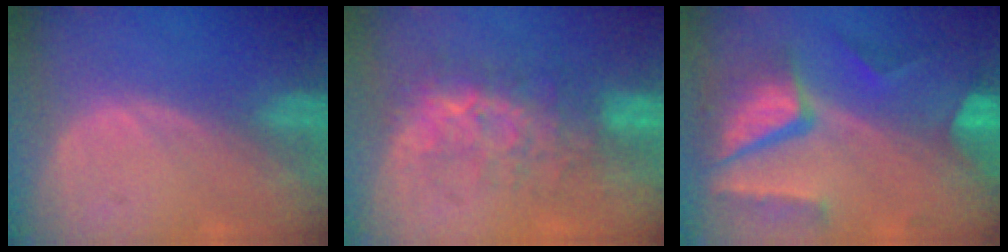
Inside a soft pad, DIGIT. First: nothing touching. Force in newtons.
{"total": 7.6, "press": 7.3, "slide": 2.1}
{"total": 10.4, "press": 8.8, "slide": 5.6}